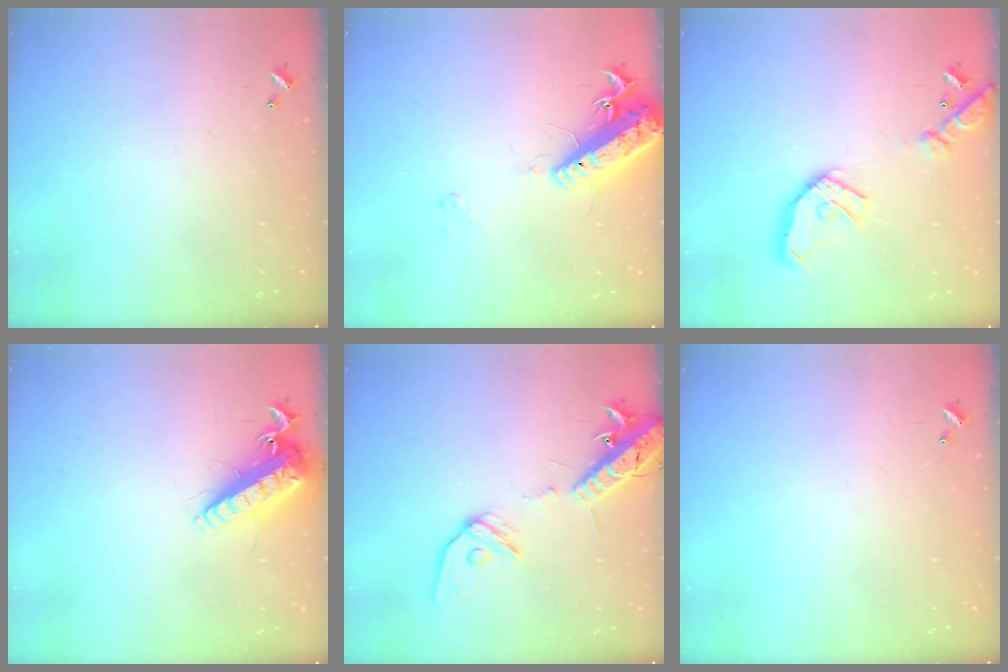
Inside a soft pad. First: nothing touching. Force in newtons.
{"total": 15.7, "press": 15.3, "slide": 3.5}
{"total": 16.6, "press": 16.4, "slide": 2.5}
{"total": 14.6, "press": 14.4, "slide": 2.8}
{"total": 15.4, "press": 15.0, "slide": 3.5}
{"total": 0.0}